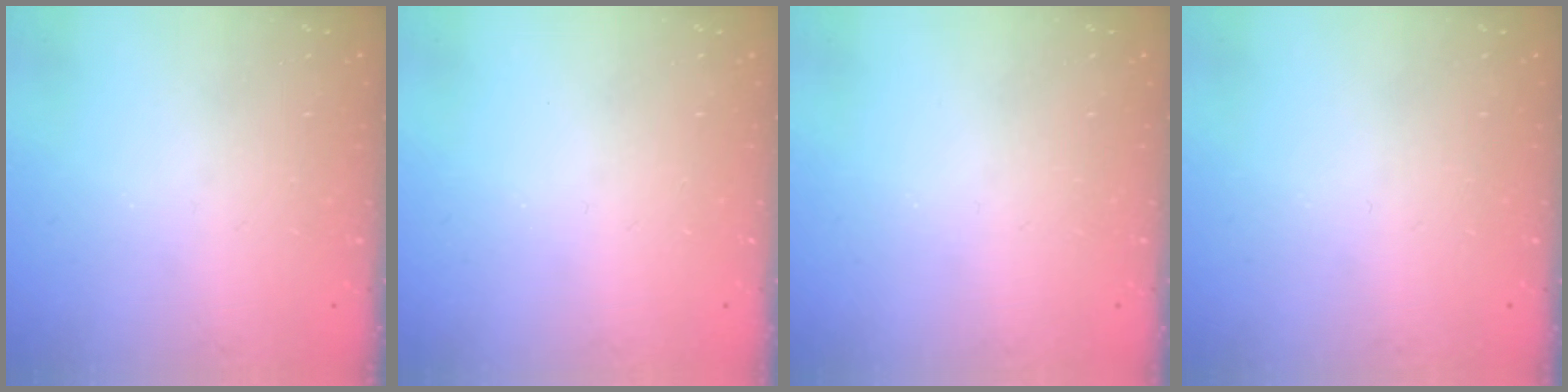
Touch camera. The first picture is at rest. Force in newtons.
{"total": 0.0}
{"total": 0.0}
{"total": 0.0}